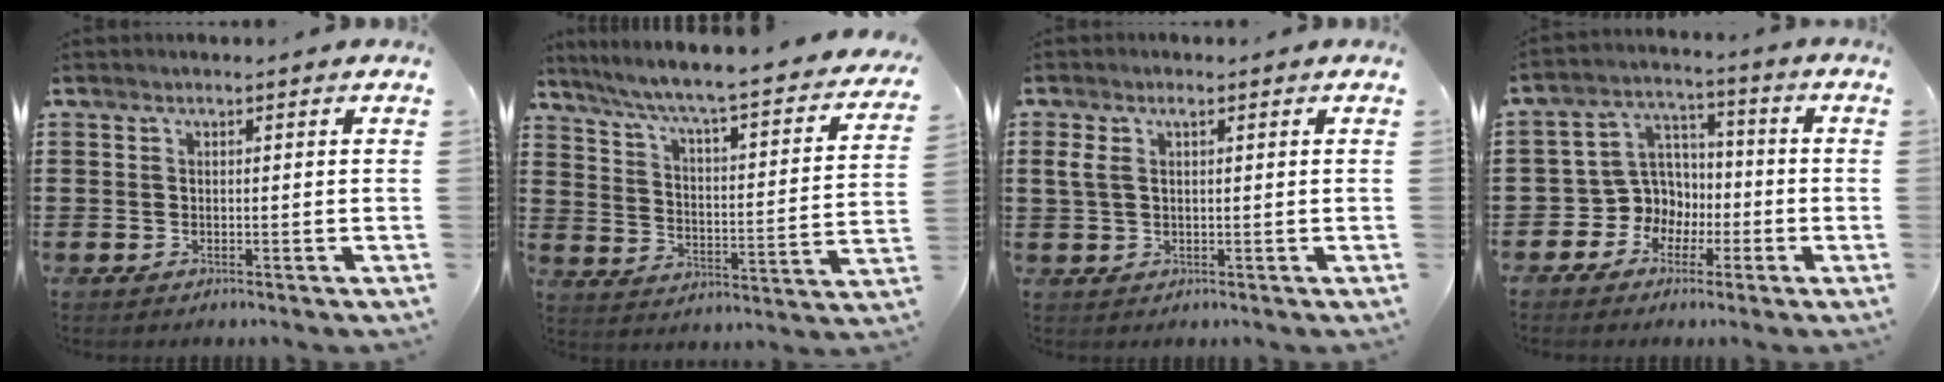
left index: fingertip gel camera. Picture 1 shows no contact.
{"total": 5.1, "force": [4.1, -0.4, 3.0], "torque": [-0.077, -0.046, 0.057]}
{"total": 2.4, "force": [0.6, 1.2, 2.0], "torque": [-0.057, 0.001, 0.005]}
{"total": 6.9, "force": [-1.7, 6.5, 1.4], "torque": [-0.071, -0.004, -0.036]}